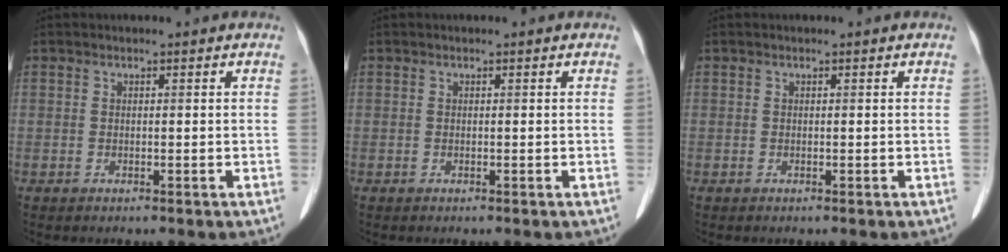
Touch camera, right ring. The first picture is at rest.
{"total": 0.0}
{"total": 0.0}